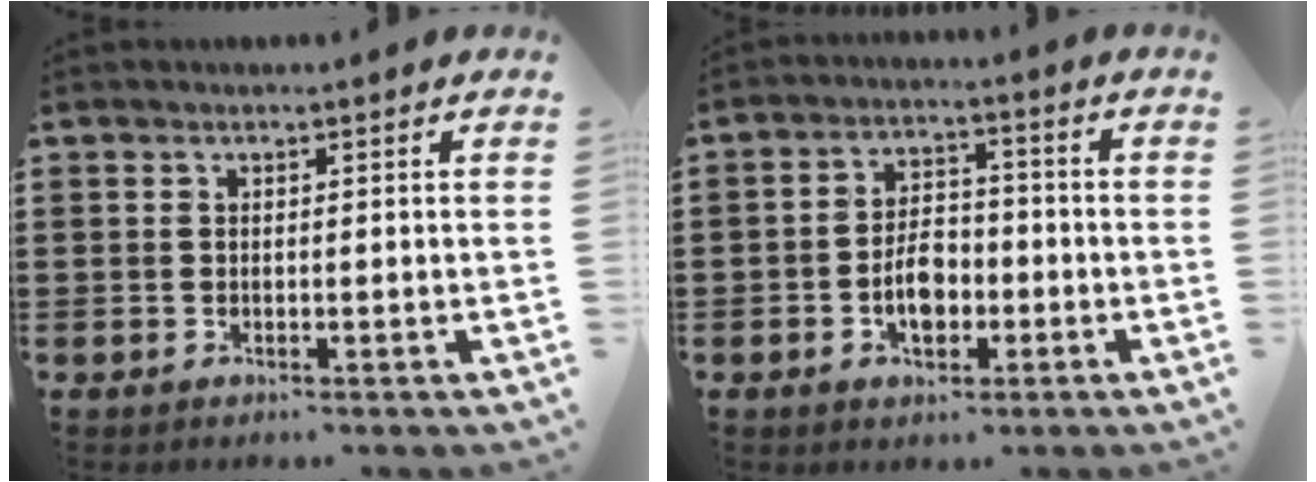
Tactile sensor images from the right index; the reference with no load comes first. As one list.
[{"total": 5.9, "force": [-1.9, 3.5, 4.4], "torque": [-0.075, 0.001, -0.039]}]